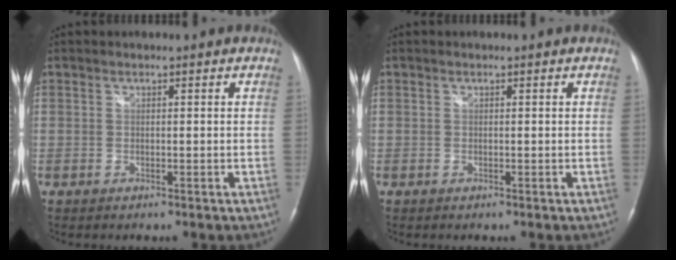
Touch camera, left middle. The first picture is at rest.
{"total": 0.0}